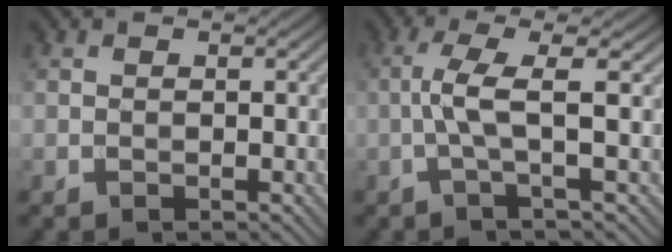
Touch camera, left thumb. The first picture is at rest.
{"total": 4.2, "force": [-0.2, 0.3, 4.1], "torque": [-0.081, 0.009, -0.015]}